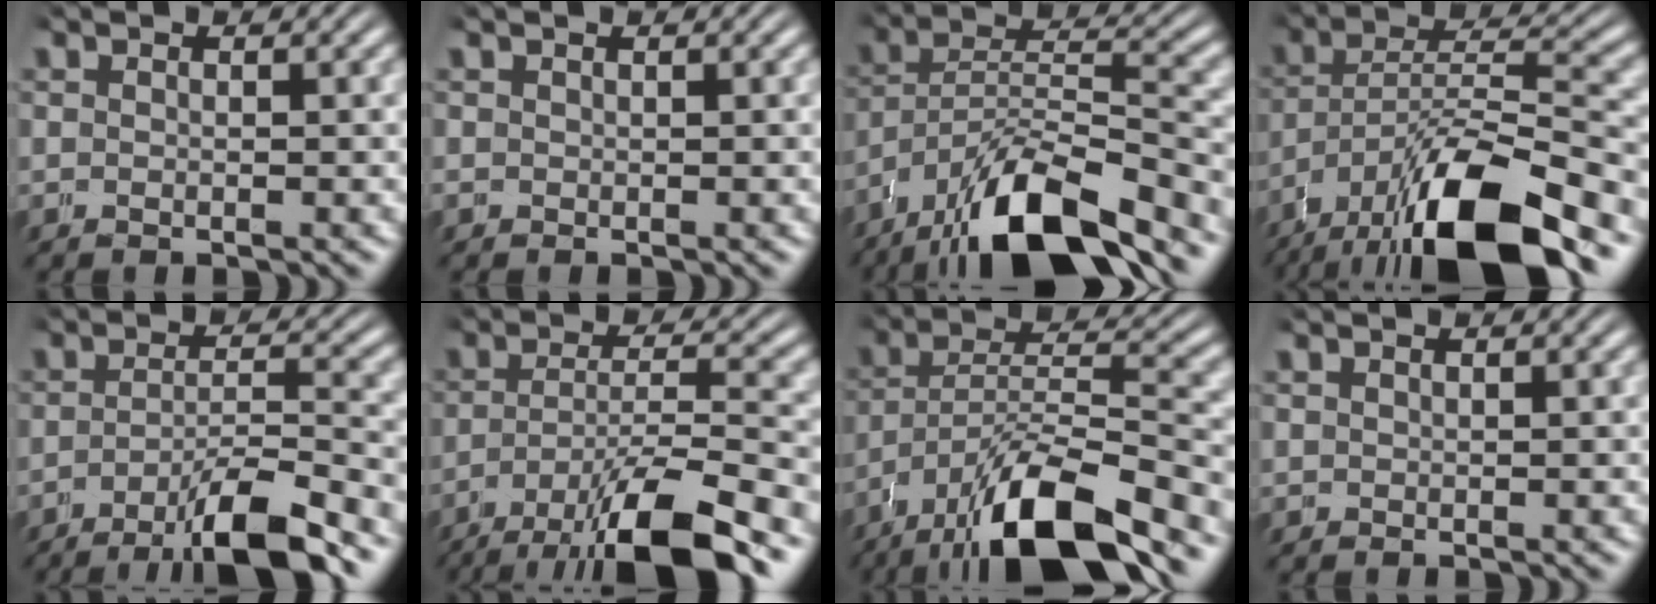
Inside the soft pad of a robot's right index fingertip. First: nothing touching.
{"total": 0.7, "force": [0.2, 0.6, -0.2], "torque": [0.002, 0.001, 0.002]}
{"total": 9.0, "force": [-4.4, 4.2, 6.7], "torque": [-0.114, -0.021, -0.053]}
{"total": 9.4, "force": [-3.3, 4.0, 7.9], "torque": [-0.130, -0.018, -0.035]}
{"total": 7.5, "force": [-4.8, 1.6, 5.5], "torque": [-0.073, -0.012, -0.066]}
{"total": 8.4, "force": [-4.2, 2.8, 6.7], "torque": [-0.097, -0.021, -0.049]}
{"total": 8.9, "force": [-3.8, 3.6, 7.2], "torque": [-0.122, -0.021, -0.044]}
{"total": 0.6, "force": [0.4, 0.1, -0.4], "torque": [0.010, 0.005, 0.007]}